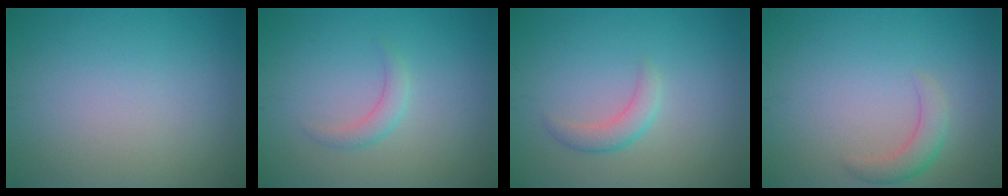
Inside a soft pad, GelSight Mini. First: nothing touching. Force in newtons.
{"total": 1.5, "press": 1.5, "slide": 0.0}
{"total": 1.9, "press": 1.9, "slide": 0.1}
{"total": 2.2, "press": 2.1, "slide": 0.2}